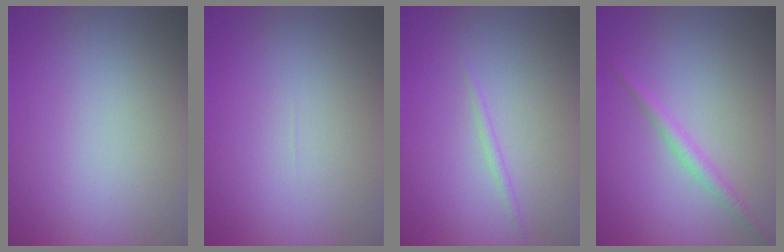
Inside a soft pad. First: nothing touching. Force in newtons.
{"total": 0.0}
{"total": 0.8, "press": 0.8, "slide": 0.1}
{"total": 1.8, "press": 1.8, "slide": 0.0}